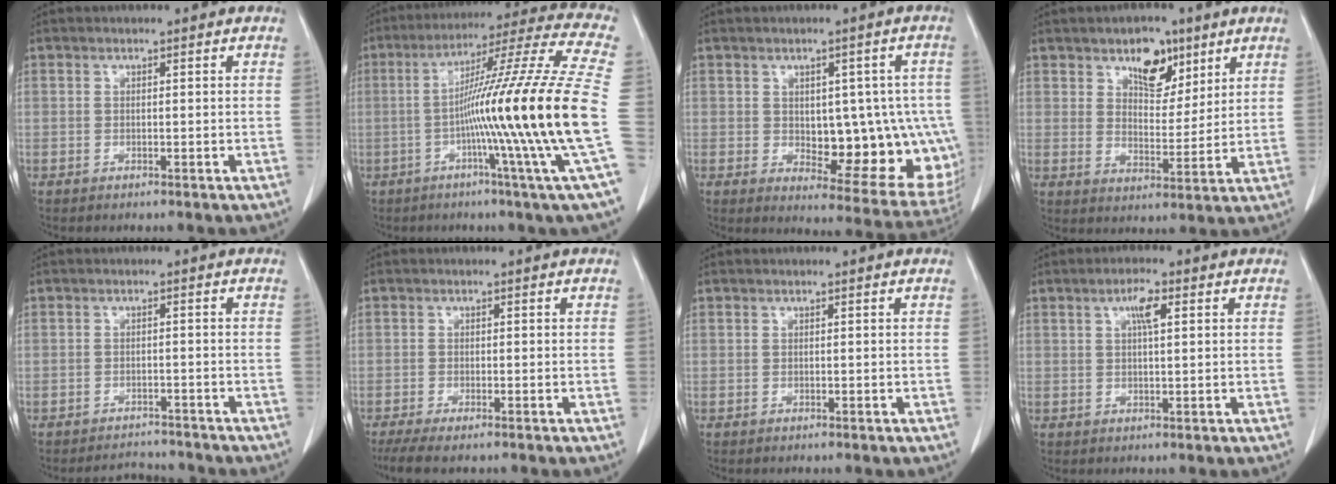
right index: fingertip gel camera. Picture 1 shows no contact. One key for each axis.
{"total": 22.8, "fx": -3.2, "fy": -3.2, "fz": 22.3, "tx": -0.315, "ty": -0.007, "tz": -0.078}
{"total": 14.9, "fx": -1.0, "fy": 7.2, "fz": 13.1, "tx": -0.121, "ty": 0.010, "tz": 0.013}
{"total": 7.7, "fx": 4.7, "fy": 4.2, "fz": 4.4, "tx": -0.063, "ty": 0.003, "tz": 0.079}
{"total": 3.7, "fx": -3.6, "fy": 0.8, "fz": -0.4, "tx": 0.005, "ty": 0.001, "tz": -0.053}
{"total": 5.4, "fx": -4.1, "fy": 1.0, "fz": 3.4, "tx": -0.056, "ty": -0.013, "tz": -0.065}
{"total": 0.0}
{"total": 3.3, "fx": 1.2, "fy": 0.6, "fz": 3.0, "tx": -0.057, "ty": 0.003, "tz": 0.021}